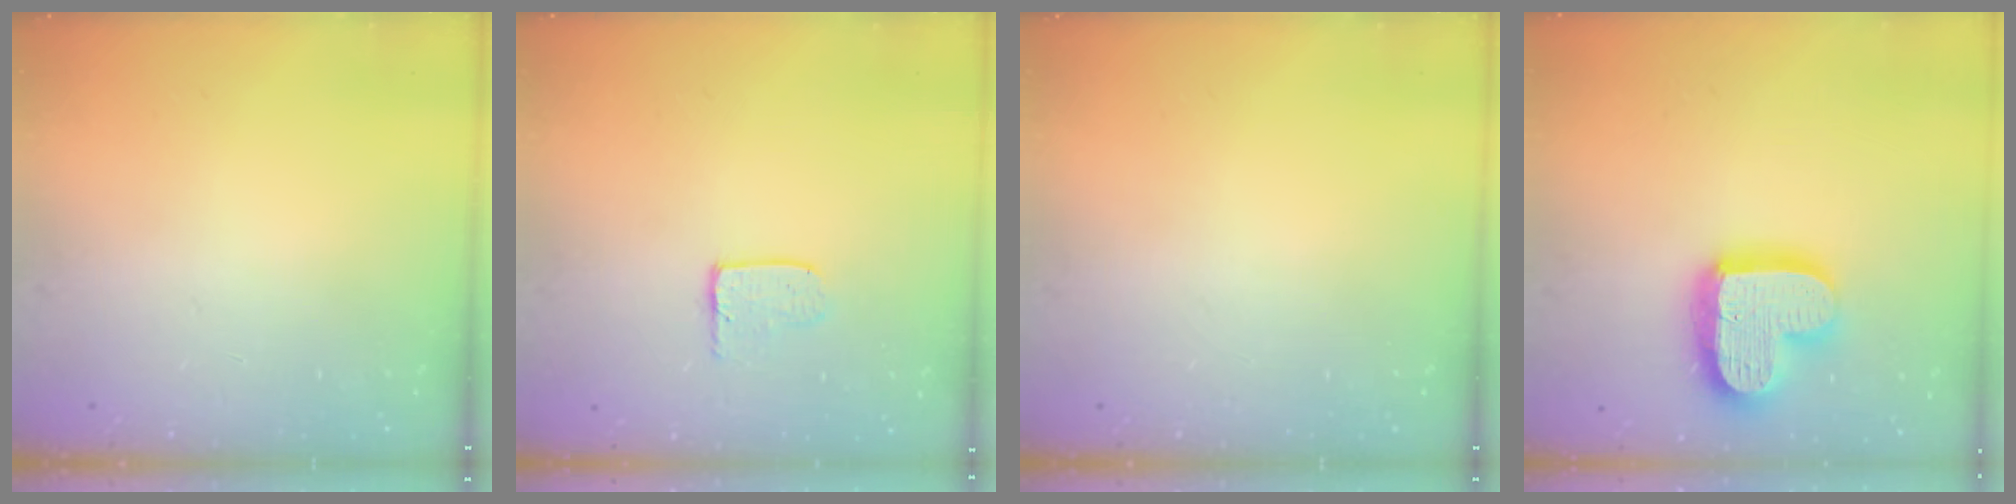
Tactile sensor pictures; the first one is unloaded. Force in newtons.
{"total": 4.0, "press": 4.0, "slide": 0.4}
{"total": 0.0}
{"total": 18.6, "press": 18.6, "slide": 1.3}